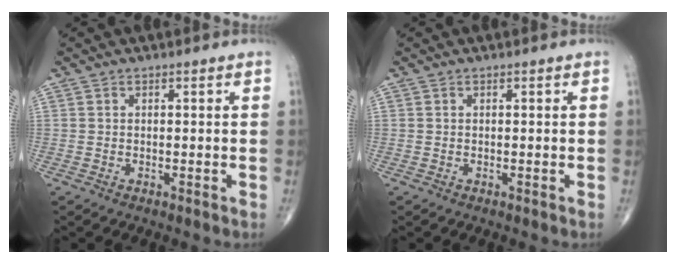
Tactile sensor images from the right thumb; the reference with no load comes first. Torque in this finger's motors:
{"motor_torque": [0.00, 0.00, 0.00, 0.03, 0.00]}